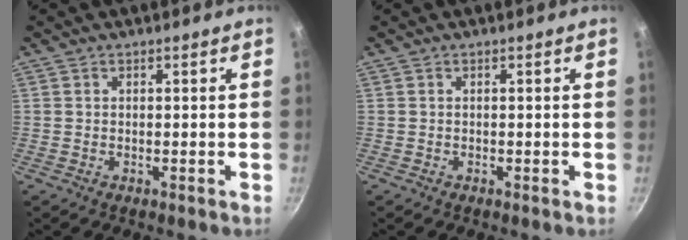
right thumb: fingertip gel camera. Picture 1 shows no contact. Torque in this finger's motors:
{"motor_torque": [-0.31, 1.36, -0.35, 0.03, 0.03]}